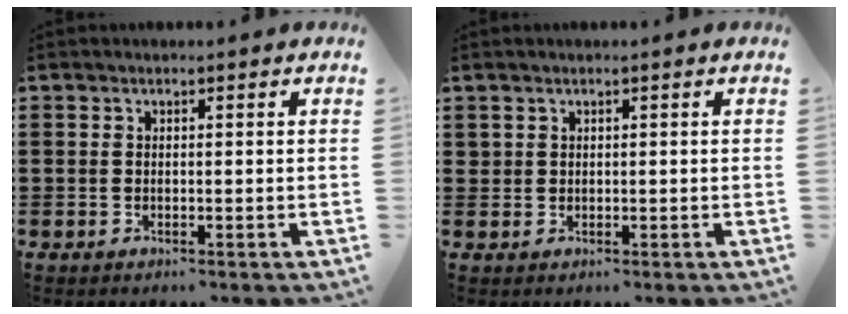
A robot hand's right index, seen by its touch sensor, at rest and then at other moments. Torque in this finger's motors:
{"motor_torque": [-0.23, 0.25, 0.00, -0.02]}